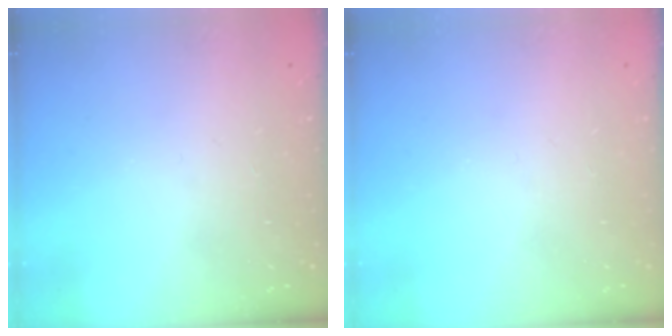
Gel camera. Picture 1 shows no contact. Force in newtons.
{"total": 0.0}